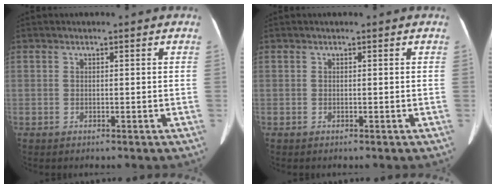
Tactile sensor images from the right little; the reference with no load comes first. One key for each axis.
{"total": 0.0}